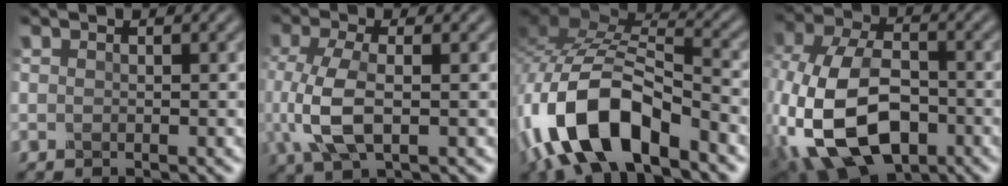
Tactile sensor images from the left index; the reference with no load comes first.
{"total": 5.3, "force": [-0.5, 2.5, 4.6], "torque": [-0.125, -0.001, -0.007]}
{"total": 11.5, "force": [-5.6, 5.6, 8.4], "torque": [-0.172, 0.003, -0.104]}
{"total": 14.2, "force": [-4.1, 9.1, 10.0], "torque": [-0.242, -0.023, -0.072]}